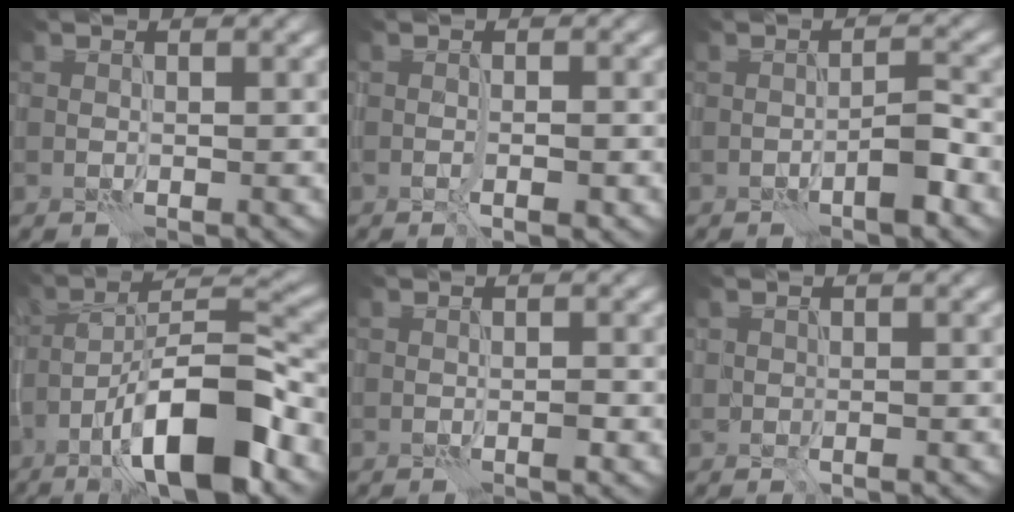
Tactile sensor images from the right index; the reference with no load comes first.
{"total": 1.4, "force": [-0.7, 0.1, 1.2], "torque": [-0.021, 0.004, -0.014]}
{"total": 2.4, "force": [-1.5, 0.4, 1.9], "torque": [-0.029, 0.012, -0.027]}
{"total": 11.8, "force": [-6.4, 3.2, 9.4], "torque": [-0.157, 0.016, -0.112]}
{"total": 0.6, "force": [-0.4, 0.0, 0.5], "torque": [-0.009, 0.002, -0.007]}
{"total": 0.9, "force": [-0.2, 0.5, 0.7], "torque": [-0.014, -0.003, 0.001]}